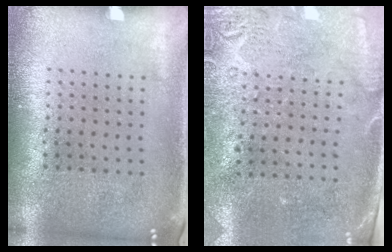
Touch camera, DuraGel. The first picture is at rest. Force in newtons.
{"total": 2.7, "press": 2.3, "slide": 1.5}